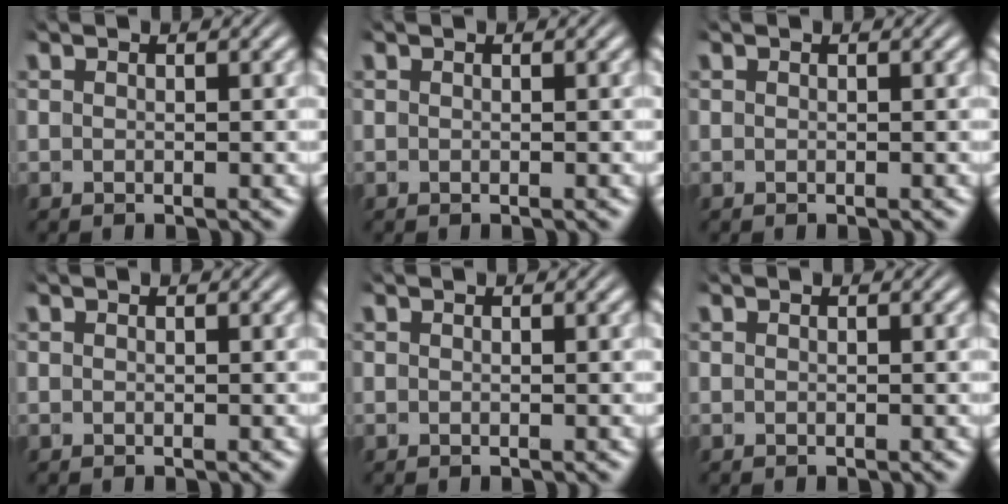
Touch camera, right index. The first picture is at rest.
{"total": 0.0}
{"total": 0.0}
{"total": 0.0}
{"total": 0.0}
{"total": 0.0}